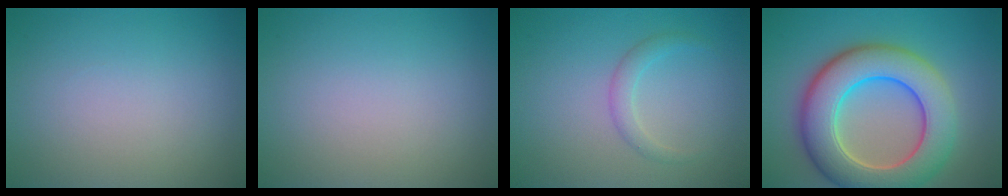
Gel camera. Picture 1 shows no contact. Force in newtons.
{"total": 0.0}
{"total": 1.5, "press": 1.5, "slide": 0.1}
{"total": 10.1, "press": 10.1, "slide": 0.6}